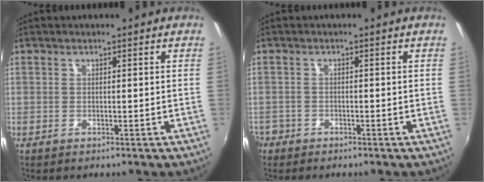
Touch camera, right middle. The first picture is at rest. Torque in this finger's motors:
{"motor_torque": [-0.21, -0.07, 0.01, 0.00]}